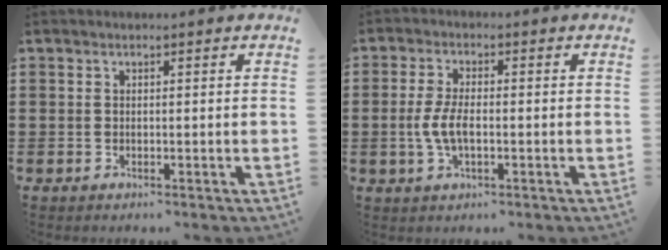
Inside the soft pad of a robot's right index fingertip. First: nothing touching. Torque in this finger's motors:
{"motor_torque": [1.67, -0.26, 0.66, 0.15]}